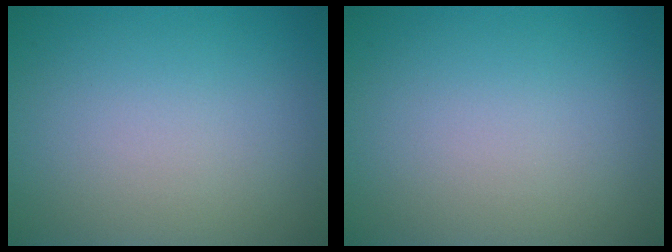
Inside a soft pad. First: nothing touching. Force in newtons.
{"total": 0.0}